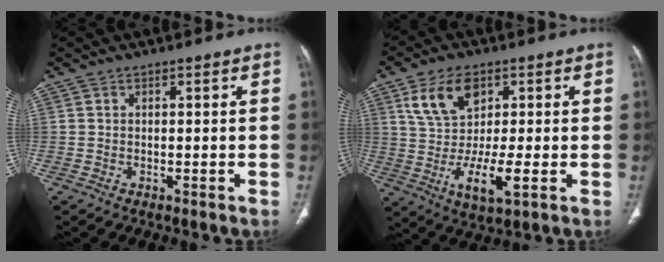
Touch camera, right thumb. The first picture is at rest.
{"total": 12.7, "force": [2.0, 6.5, 10.8], "torque": [-0.193, -0.013, 0.041]}